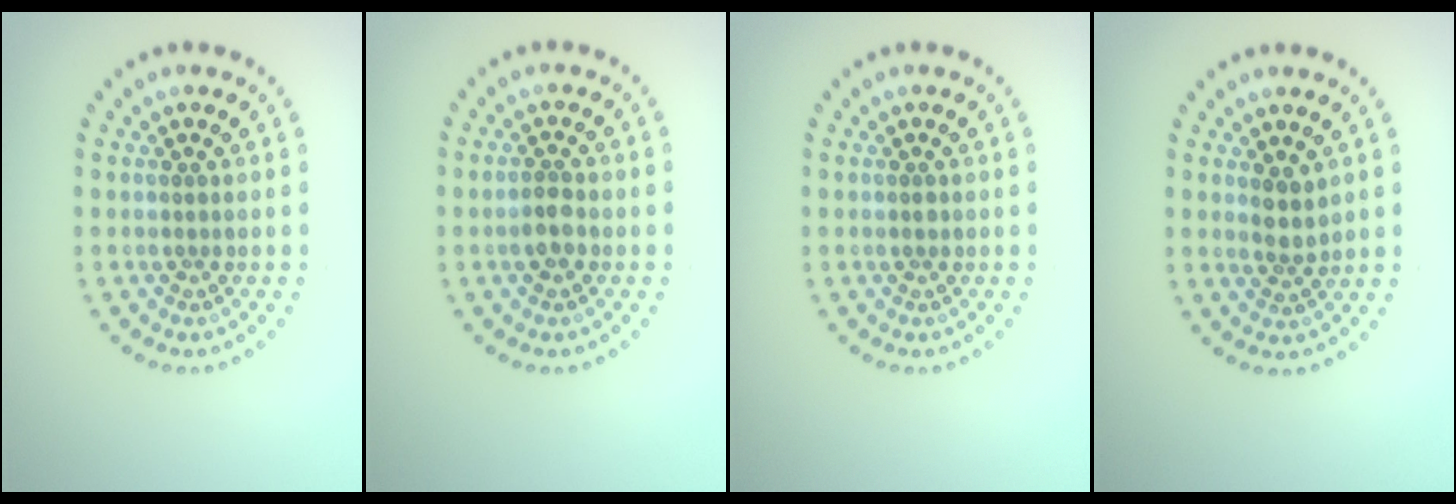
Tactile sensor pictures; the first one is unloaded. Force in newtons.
{"total": 1.8, "press": 1.8, "slide": 0.3}
{"total": 0.5, "press": 0.5, "slide": 0.1}
{"total": 1.9, "press": 1.6, "slide": 1.0}